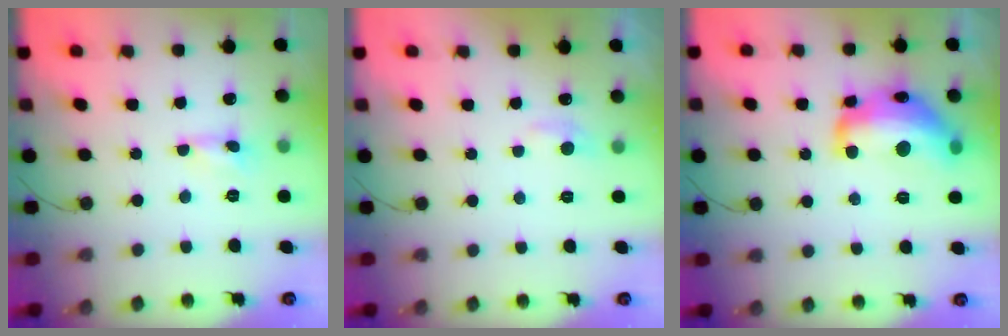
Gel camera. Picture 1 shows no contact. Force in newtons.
{"total": 5.7, "press": 5.7, "slide": 0.8}
{"total": 18.0, "press": 18.0, "slide": 1.2}